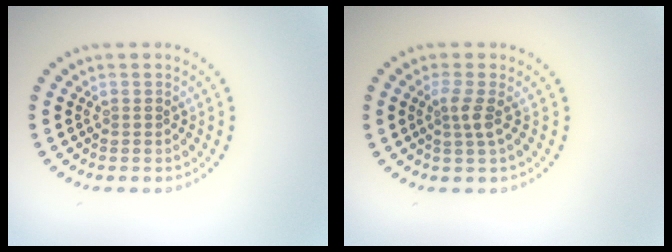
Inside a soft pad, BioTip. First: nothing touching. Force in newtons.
{"total": 1.8, "press": 1.3, "slide": 1.3}